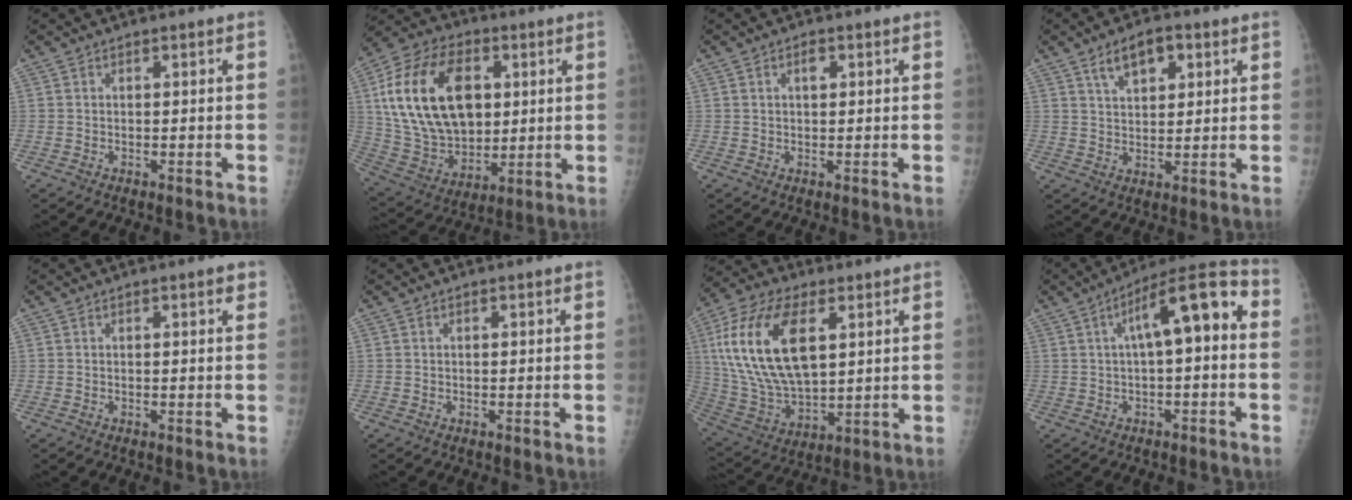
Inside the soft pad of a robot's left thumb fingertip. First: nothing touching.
{"total": 24.7, "force": [5.7, 16.0, 17.9], "torque": [-0.315, -0.010, 0.107]}
{"total": 2.0, "force": [0.8, 1.2, 1.4], "torque": [-0.015, -0.001, 0.011]}
{"total": 7.3, "force": [3.7, 3.9, 4.9], "torque": [-0.061, -0.011, 0.062]}
{"total": 1.1, "force": [0.6, 0.3, 0.9], "torque": [-0.012, 0.000, 0.006]}
{"total": 0.0}
{"total": 21.7, "force": [6.1, 11.2, 17.5], "torque": [-0.339, -0.014, 0.116]}
{"total": 12.3, "force": [1.3, 4.2, 11.4], "torque": [-0.168, 0.046, 0.014]}